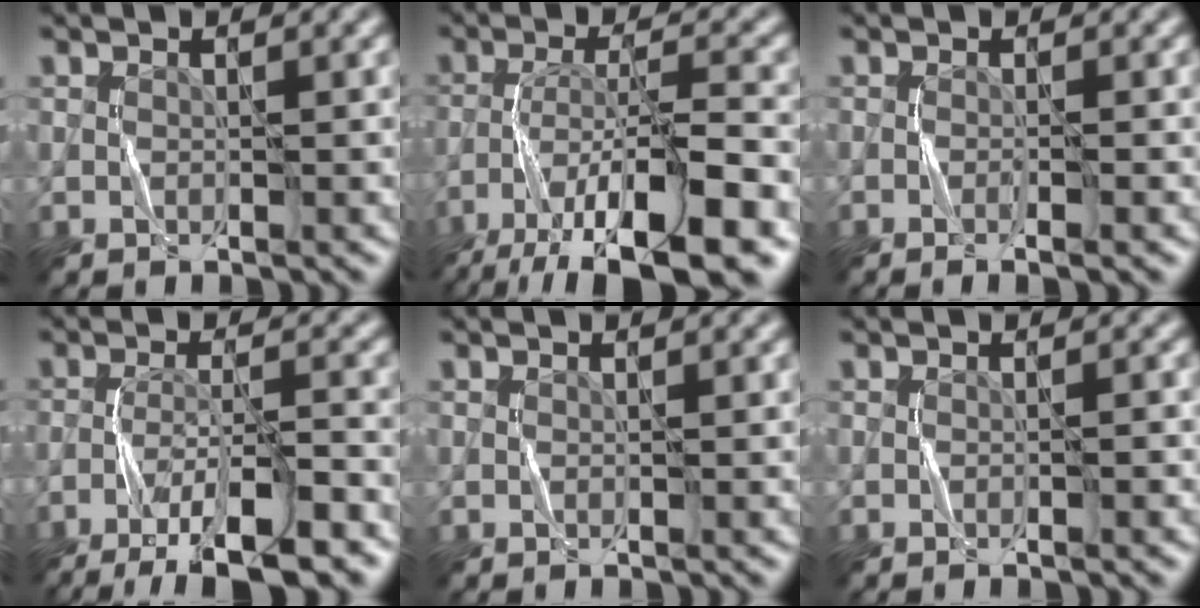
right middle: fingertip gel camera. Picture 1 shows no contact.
{"total": 12.9, "force": [-8.4, 3.1, 9.2], "torque": [-0.169, -0.001, -0.137]}
{"total": 1.8, "force": [-0.6, 0.4, 1.6], "torque": [-0.017, -0.001, -0.014]}
{"total": 9.0, "force": [-6.1, 2.0, 6.3], "torque": [-0.104, 0.004, -0.101]}
{"total": 0.0}
{"total": 1.3, "force": [-0.4, 0.3, 1.2], "torque": [-0.015, -0.002, -0.012]}